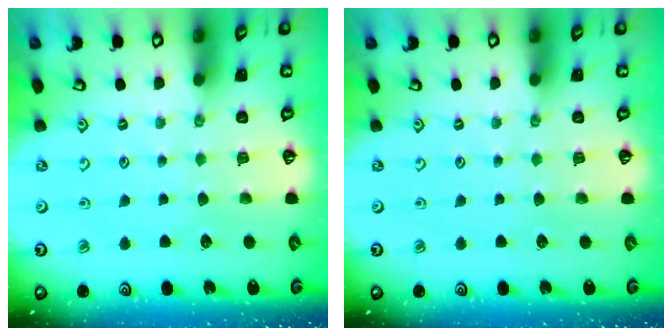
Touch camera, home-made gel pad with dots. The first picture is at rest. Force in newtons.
{"total": 0.0}